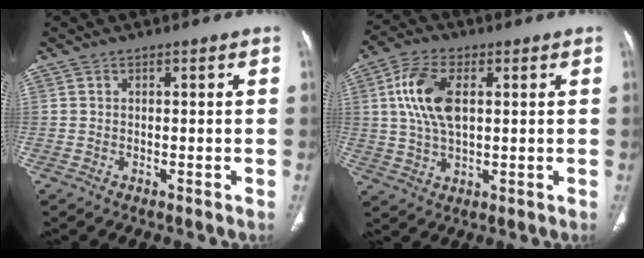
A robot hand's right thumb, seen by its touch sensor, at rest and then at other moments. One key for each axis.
{"total": 11.1, "fx": 2.3, "fy": 5.9, "fz": 9.1, "tx": -0.187, "ty": 0.005, "tz": 0.043}